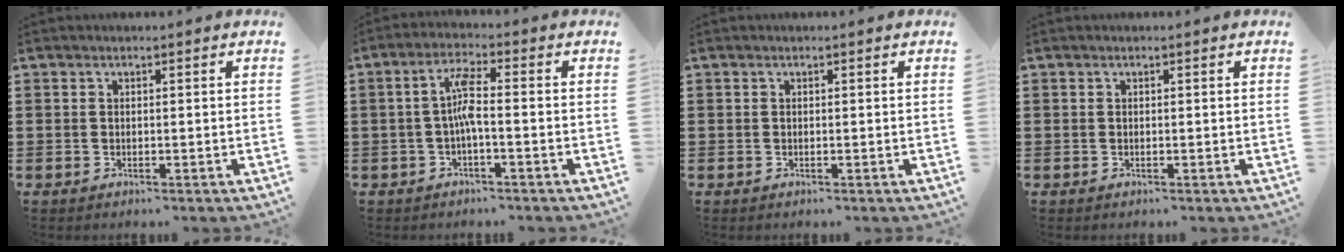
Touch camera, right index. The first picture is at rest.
{"total": 4.8, "force": [-0.9, 0.8, 4.6], "torque": [-0.093, 0.003, -0.023]}
{"total": 0.0}
{"total": 0.0}